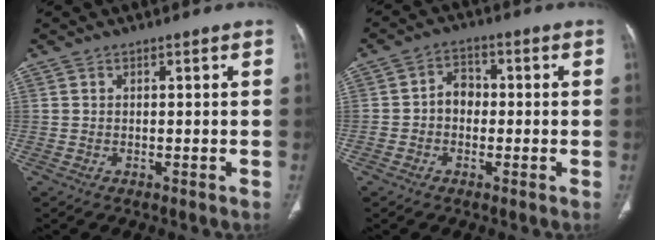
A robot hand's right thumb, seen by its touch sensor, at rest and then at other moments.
{"total": 4.5, "force": [-0.5, 3.6, 2.5], "torque": [-0.017, 0.020, -0.019]}